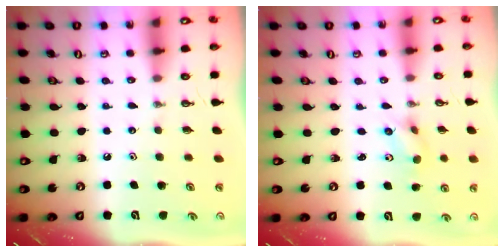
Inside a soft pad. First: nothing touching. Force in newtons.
{"total": 2.5, "press": 2.3, "slide": 0.9}